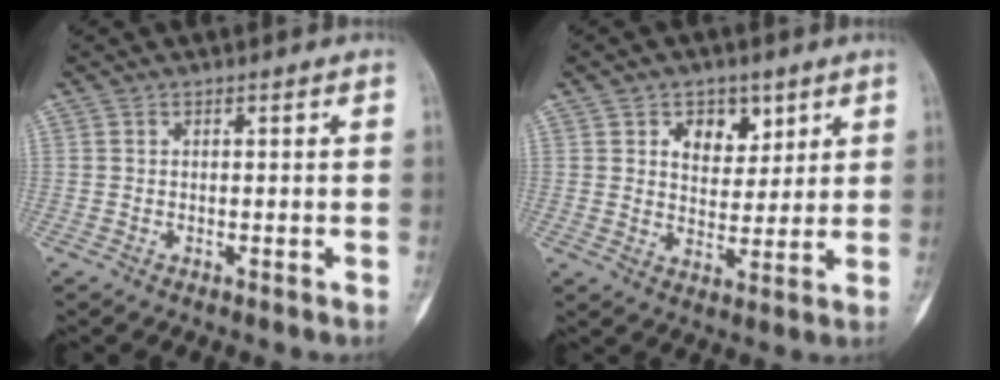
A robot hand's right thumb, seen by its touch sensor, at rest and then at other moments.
{"total": 7.1, "force": [3.4, 4.9, 3.8], "torque": [-0.026, -0.018, 0.053]}